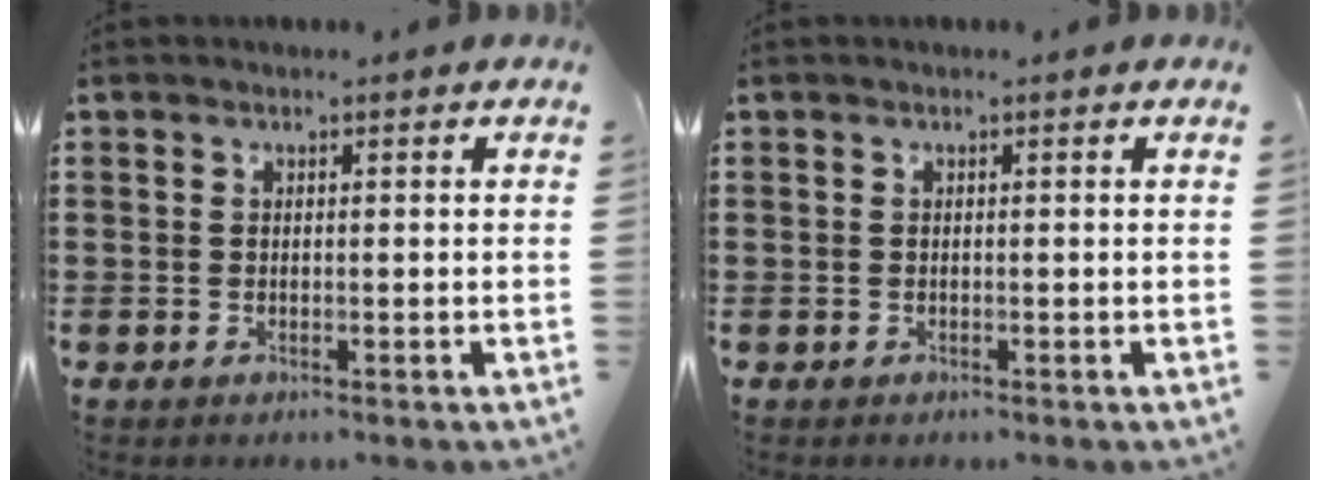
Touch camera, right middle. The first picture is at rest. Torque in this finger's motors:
{"motor_torque": [0.09, -0.08, -0.02, 0.01]}